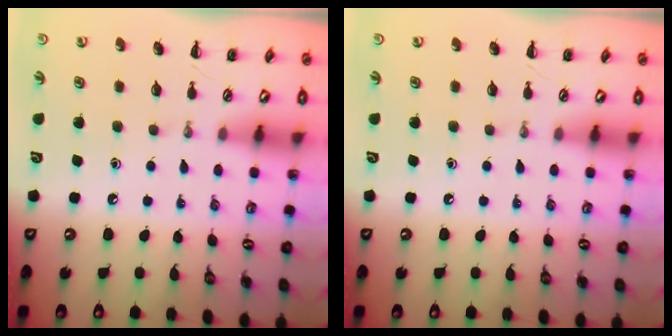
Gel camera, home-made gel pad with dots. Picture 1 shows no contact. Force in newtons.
{"total": 0.0}